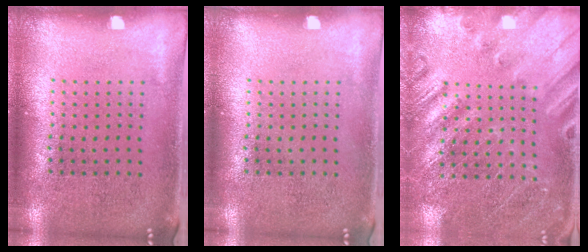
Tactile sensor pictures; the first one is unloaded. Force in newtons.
{"total": 0.0}
{"total": 2.4, "press": 2.4, "slide": 0.3}